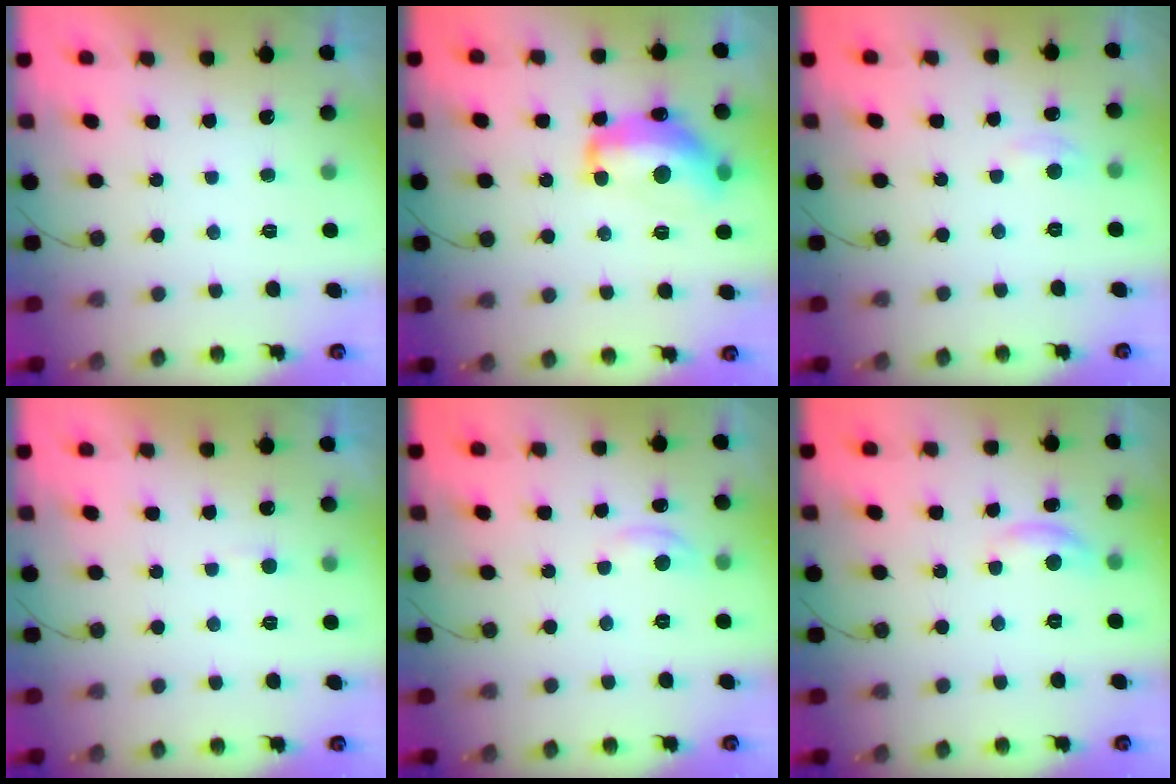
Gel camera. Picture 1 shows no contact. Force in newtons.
{"total": 15.1, "press": 15.1, "slide": 0.9}
{"total": 2.5, "press": 2.4, "slide": 0.3}
{"total": 2.3, "press": 2.3, "slide": 0.3}
{"total": 3.1, "press": 3.1, "slide": 0.2}
{"total": 6.7, "press": 6.7, "slide": 0.4}